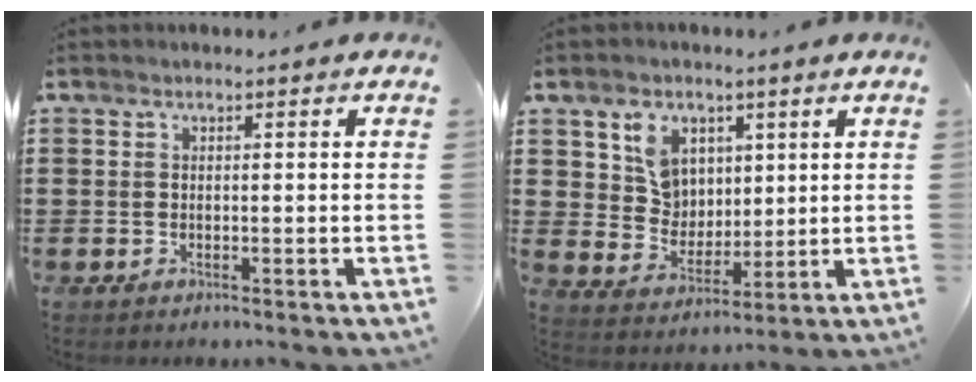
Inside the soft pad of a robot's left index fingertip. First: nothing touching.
{"total": 7.1, "force": [3.3, 5.7, 2.7], "torque": [-0.064, 0.012, 0.060]}